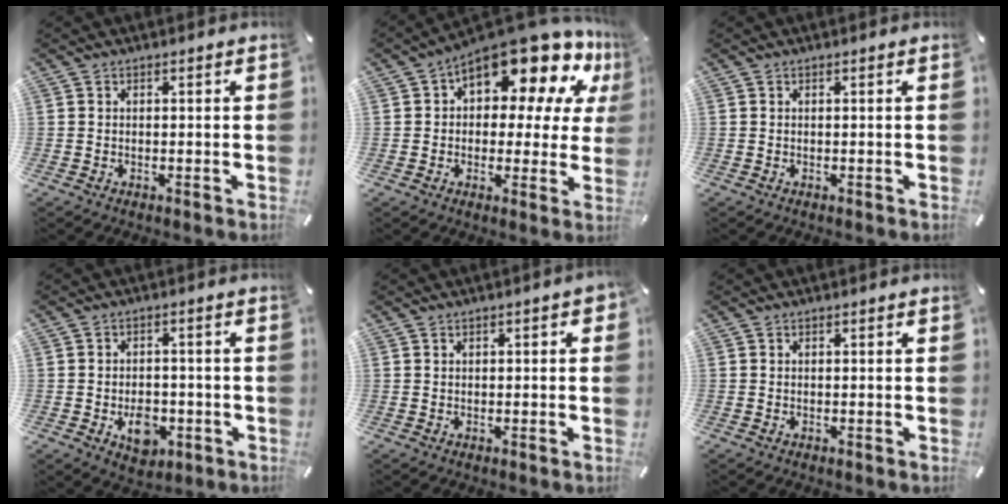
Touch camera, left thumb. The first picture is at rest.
{"total": 16.8, "force": [10.5, 7.9, 10.6], "torque": [-0.161, -0.079, 0.178]}
{"total": 0.0}
{"total": 7.1, "force": [-2.3, 5.3, 4.2], "torque": [-0.054, 0.010, -0.034]}
{"total": 1.6, "force": [0.3, 0.7, 1.4], "torque": [-0.026, 0.005, 0.003]}
{"total": 0.0}